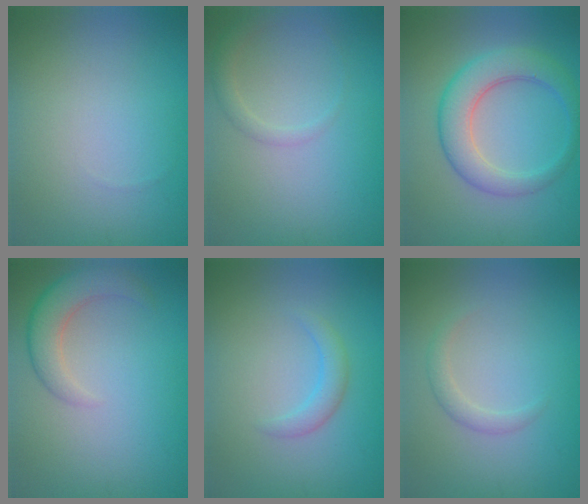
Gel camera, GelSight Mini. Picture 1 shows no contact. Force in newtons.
{"total": 1.5, "press": 1.5, "slide": 0.1}
{"total": 4.3, "press": 4.3, "slide": 0.4}
{"total": 3.7, "press": 3.7, "slide": 0.4}
{"total": 1.7, "press": 1.7, "slide": 0.3}
{"total": 1.4, "press": 1.4, "slide": 0.1}